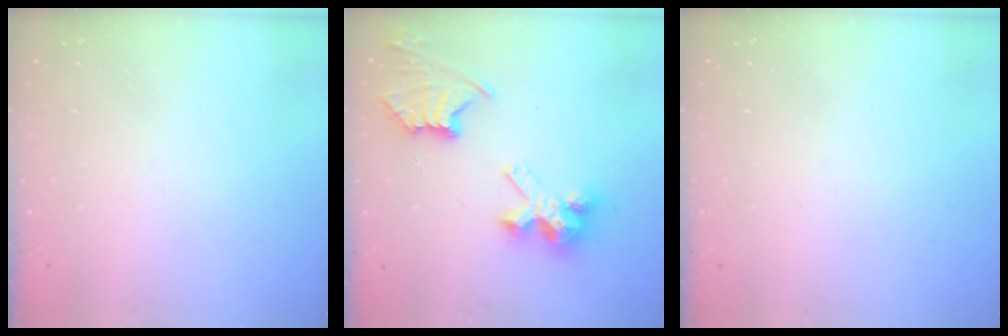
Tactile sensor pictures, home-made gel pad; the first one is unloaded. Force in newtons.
{"total": 9.8, "press": 9.8, "slide": 0.7}
{"total": 0.0}